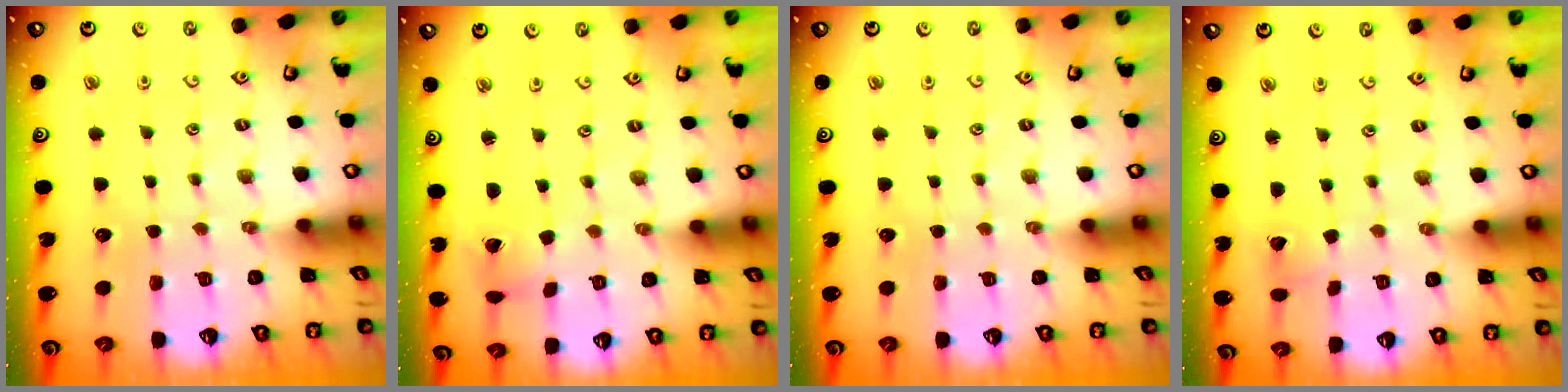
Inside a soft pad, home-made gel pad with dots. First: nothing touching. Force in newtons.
{"total": 1.2, "press": 1.2, "slide": 0.2}
{"total": 0.0}
{"total": 2.6, "press": 2.6, "slide": 0.3}